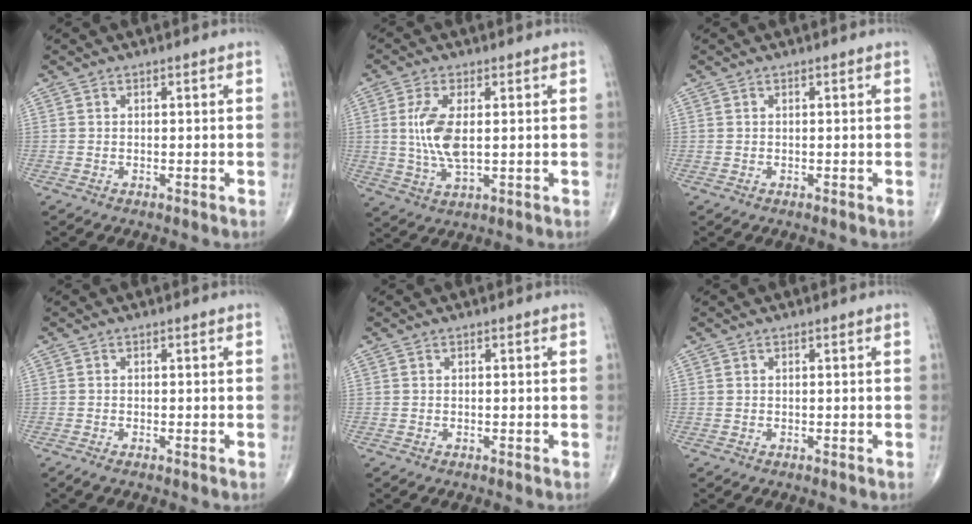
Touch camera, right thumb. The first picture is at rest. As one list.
[{"total": 8.4, "force": [0.9, 3.5, 7.6], "torque": [-0.167, -0.010, 0.023]}, {"total": 0.0}, {"total": 0.8, "force": [-0.5, 0.1, 0.6], "torque": [-0.022, -0.004, -0.014]}, {"total": 0.0}, {"total": 0.0}]